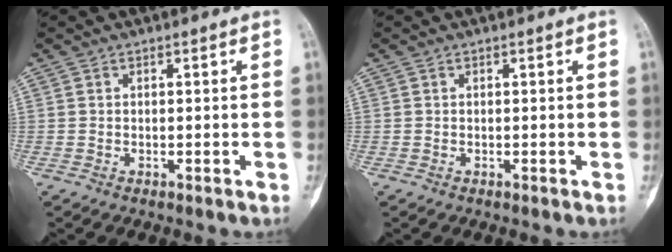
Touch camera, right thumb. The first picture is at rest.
{"total": 0.0}